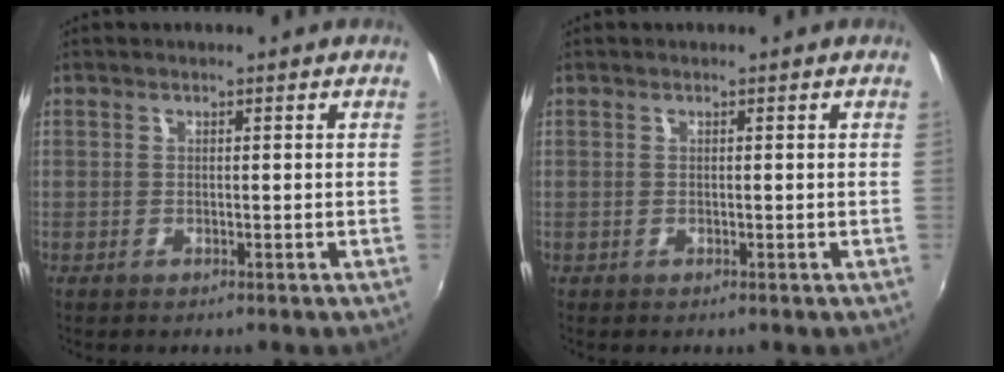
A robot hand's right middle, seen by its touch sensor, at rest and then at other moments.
{"total": 0.0}